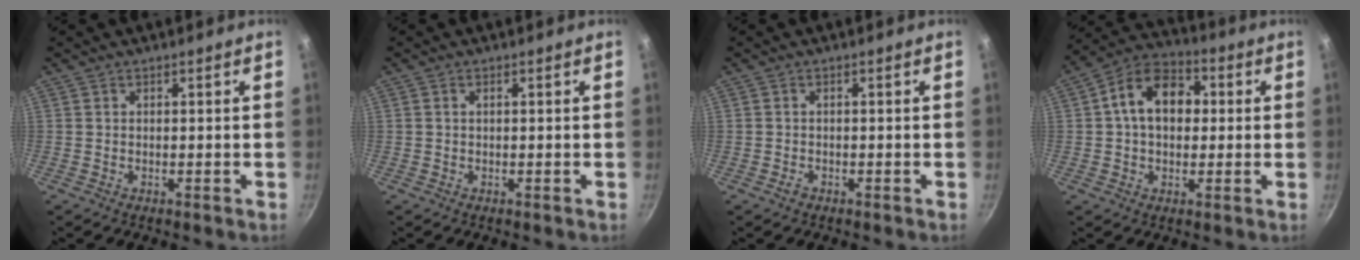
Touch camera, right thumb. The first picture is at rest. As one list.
[{"total": 0.6, "force": [0.1, 0.3, 0.5], "torque": [-0.010, 0.003, 0.002]}, {"total": 1.0, "force": [-0.7, 0.7, 0.4], "torque": [-0.010, 0.004, -0.013]}, {"total": 12.8, "force": [1.7, 9.0, 8.9], "torque": [-0.109, 0.027, 0.008]}]